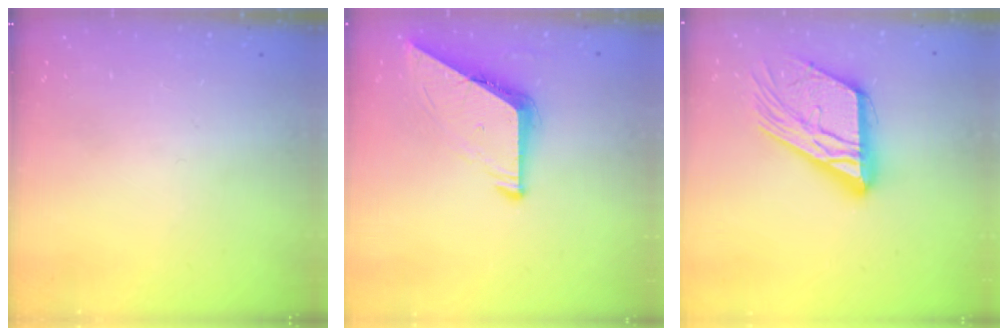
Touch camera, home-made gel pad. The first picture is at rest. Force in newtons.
{"total": 8.6, "press": 8.5, "slide": 0.9}
{"total": 19.7, "press": 19.6, "slide": 1.8}